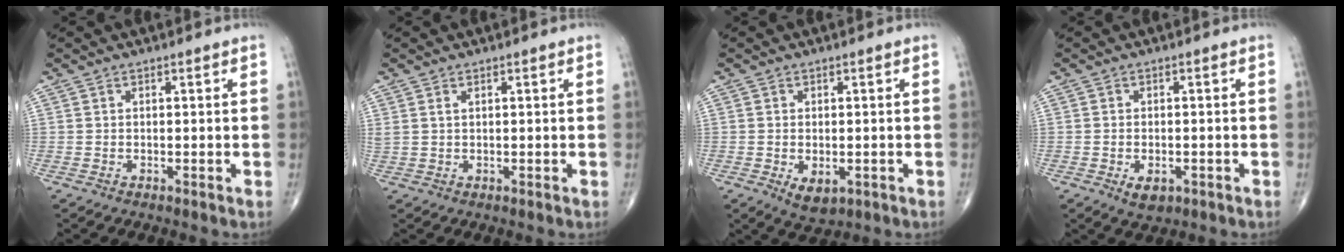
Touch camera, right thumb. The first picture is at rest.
{"total": 1.7, "force": [0.8, 0.9, 1.2], "torque": [-0.035, 0.010, 0.025]}
{"total": 4.4, "force": [-1.3, 2.6, 3.3], "torque": [-0.052, -0.005, -0.011]}
{"total": 3.5, "force": [-1.4, 2.1, 2.5], "torque": [-0.036, 0.000, -0.016]}